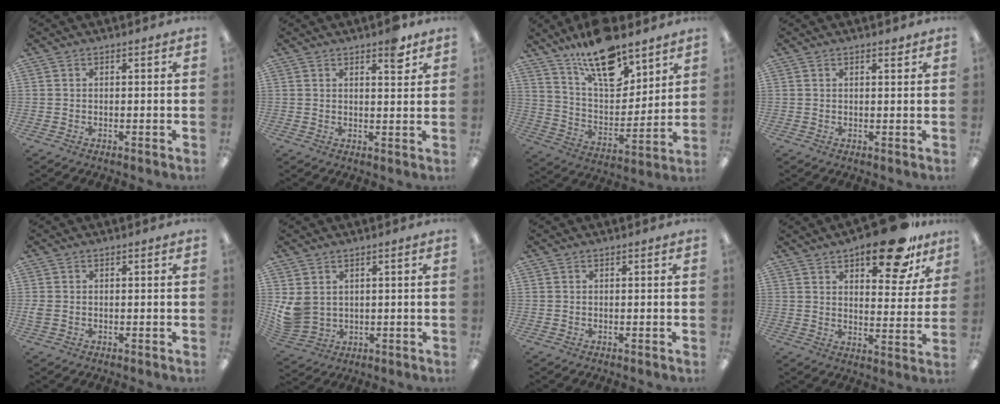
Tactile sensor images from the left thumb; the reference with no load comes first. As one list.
[{"total": 5.1, "force": [3.6, 1.7, 3.2], "torque": [-0.031, -0.018, 0.056]}, {"total": 19.0, "force": [13.6, 8.2, 10.4], "torque": [-0.173, -0.078, 0.236]}, {"total": 1.4, "force": [1.1, 0.4, 0.7], "torque": [-0.007, -0.003, 0.017]}, {"total": 1.7, "force": [-0.1, 1.3, 1.1], "torque": [-0.020, 0.005, -0.002]}, {"total": 6.4, "force": [2.1, 5.2, 3.0], "torque": [-0.076, -0.009, 0.041]}, {"total": 0.0}, {"total": 17.0, "force": [11.5, 6.8, 10.4], "torque": [-0.125, -0.063, 0.186]}]